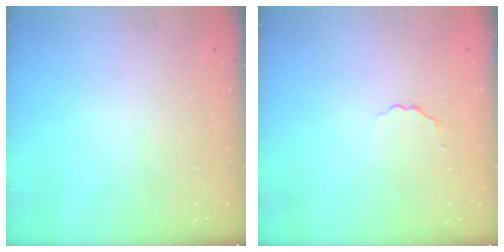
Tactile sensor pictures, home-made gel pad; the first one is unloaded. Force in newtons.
{"total": 1.9, "press": 1.7, "slide": 0.8}